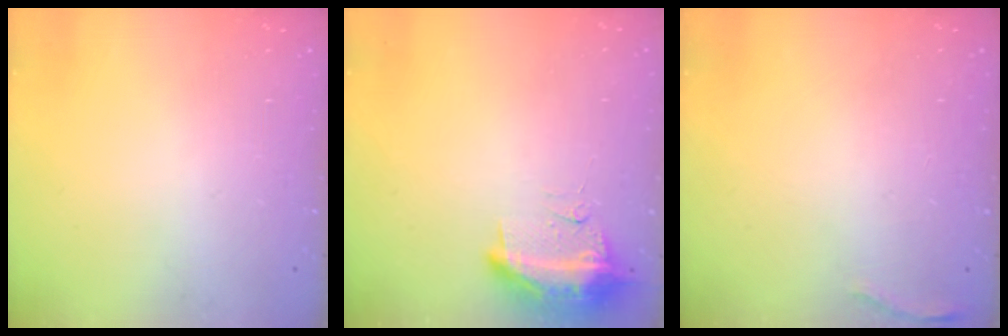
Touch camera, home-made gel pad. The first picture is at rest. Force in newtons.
{"total": 11.3, "press": 10.3, "slide": 4.7}
{"total": 7.3, "press": 5.5, "slide": 4.8}